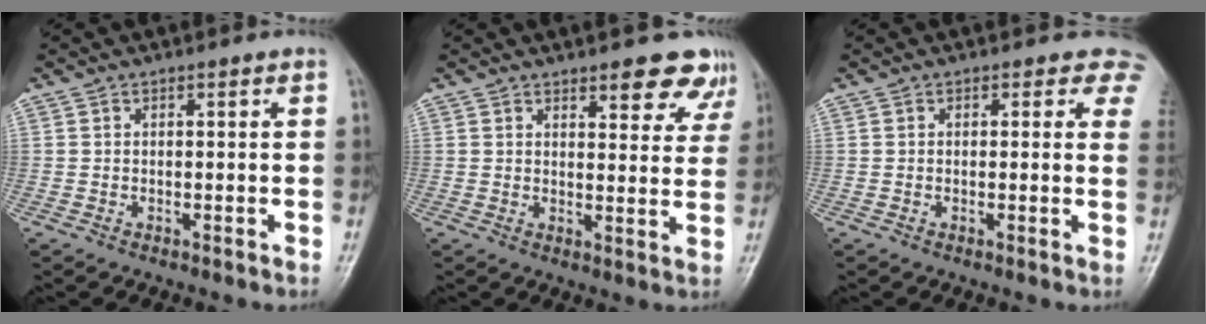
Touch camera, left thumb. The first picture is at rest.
{"total": 11.7, "force": [8.2, 4.2, 7.2], "torque": [-0.045, -0.046, 0.104]}
{"total": 4.2, "force": [2.9, 2.5, 1.7], "torque": [0.017, -0.008, 0.010]}